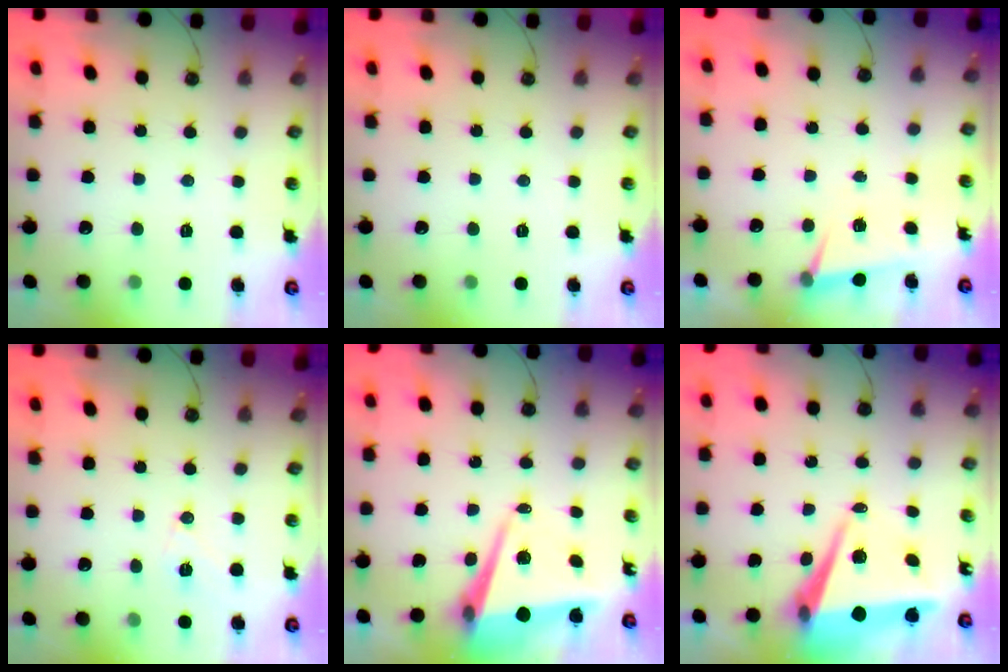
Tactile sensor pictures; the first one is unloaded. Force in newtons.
{"total": 0.0}
{"total": 4.5, "press": 2.5, "slide": 3.8}
{"total": 6.9, "press": 6.0, "slide": 3.5}
{"total": 8.9, "press": 8.3, "slide": 3.3}
{"total": 8.7, "press": 7.5, "slide": 4.3}